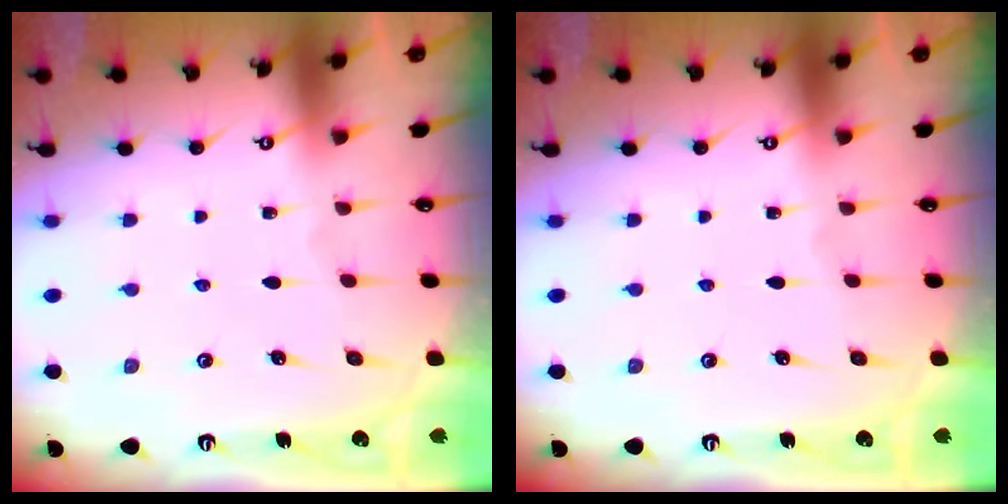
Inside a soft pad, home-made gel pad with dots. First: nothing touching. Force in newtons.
{"total": 0.0}